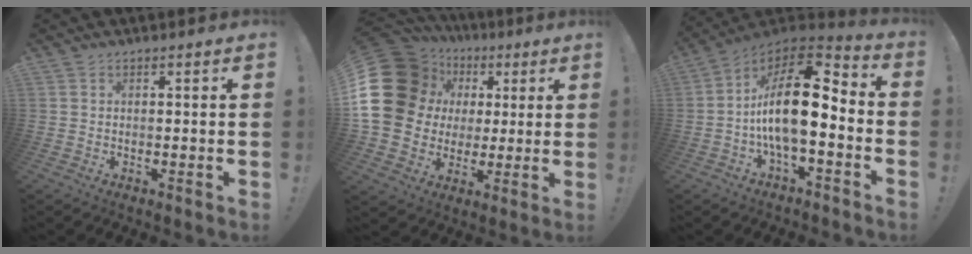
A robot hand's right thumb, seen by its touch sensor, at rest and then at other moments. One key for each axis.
{"total": 22.4, "fx": 4.6, "fy": 18.5, "fz": 11.9, "tx": -0.209, "ty": -0.015, "tz": 0.120}
{"total": 18.9, "fx": -1.4, "fy": 8.2, "fz": 17.0, "tx": -0.313, "ty": 0.018, "tz": -0.022}